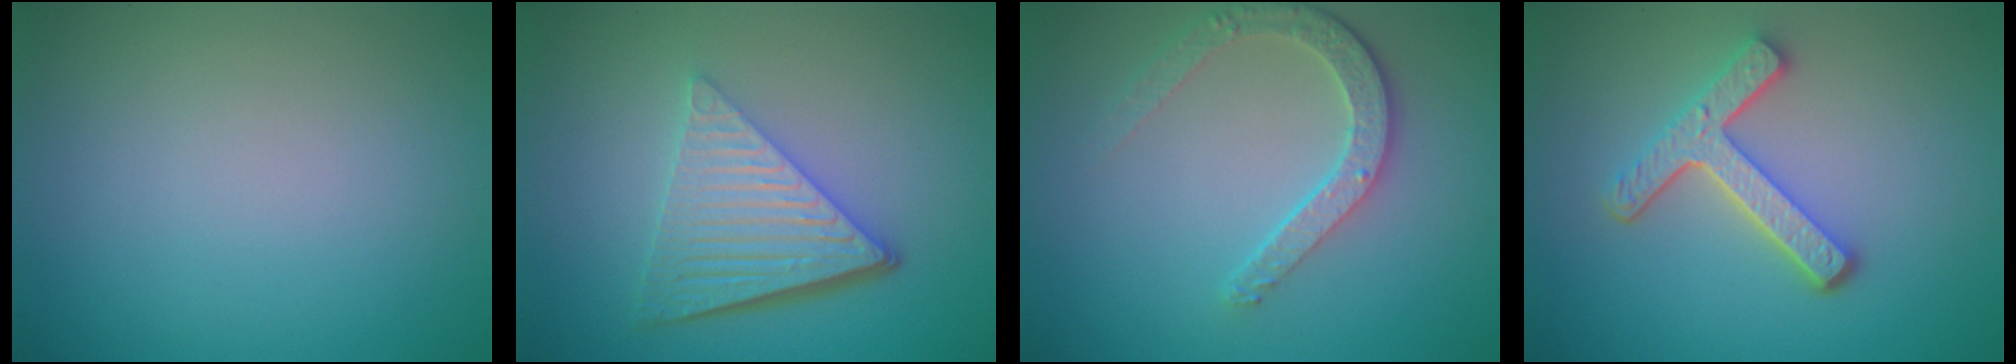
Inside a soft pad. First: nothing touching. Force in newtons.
{"total": 6.6, "press": 4.4, "slide": 4.9}
{"total": 3.6, "press": 2.9, "slide": 2.2}
{"total": 4.5, "press": 3.4, "slide": 2.9}